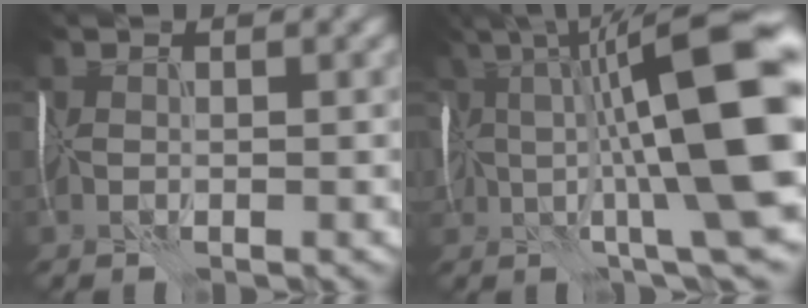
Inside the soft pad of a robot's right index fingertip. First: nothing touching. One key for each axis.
{"total": 15.9, "fx": 2.1, "fy": 3.6, "fz": 15.3, "tx": -0.213, "ty": 0.029, "tz": 0.049}